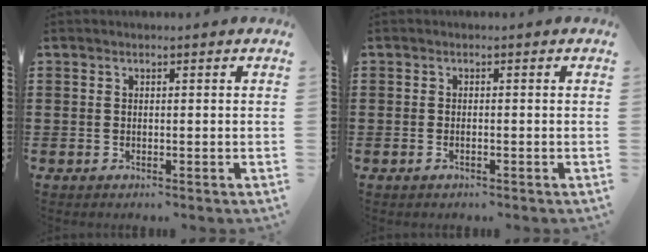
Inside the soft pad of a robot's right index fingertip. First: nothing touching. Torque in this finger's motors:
{"motor_torque": [-0.41, 0.39, -0.01, -0.01]}